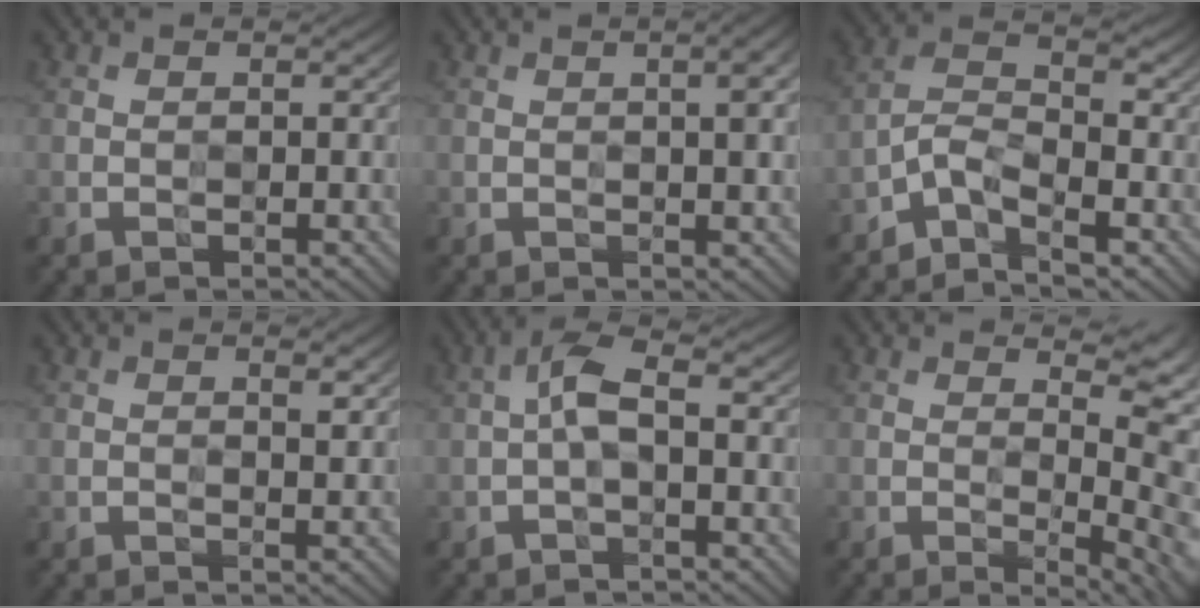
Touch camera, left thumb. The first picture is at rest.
{"total": 4.3, "force": [0.7, 0.9, 4.1], "torque": [-0.058, 0.007, 0.013]}
{"total": 4.6, "force": [-3.4, 1.5, 2.7], "torque": [-0.056, 0.003, -0.081]}
{"total": 1.4, "force": [0.8, 0.1, 1.2], "torque": [-0.020, -0.001, 0.013]}
{"total": 3.7, "force": [-0.1, 1.2, 3.5], "torque": [-0.078, 0.015, -0.011]}
{"total": 6.5, "force": [1.1, 1.3, 6.3], "torque": [-0.089, 0.002, 0.017]}